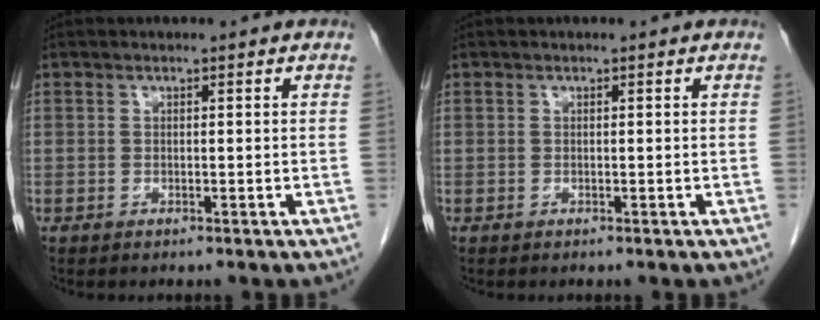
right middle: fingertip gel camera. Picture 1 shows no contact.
{"total": 0.0}